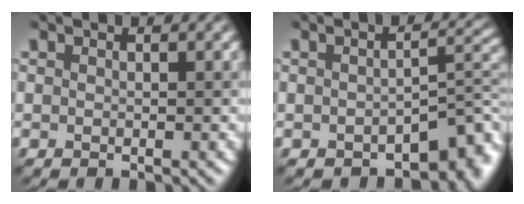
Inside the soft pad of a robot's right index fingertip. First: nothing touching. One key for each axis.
{"total": 5.9, "fx": -3.4, "fy": 2.8, "fz": 3.9, "tx": -0.027, "ty": -0.005, "tz": -0.044}